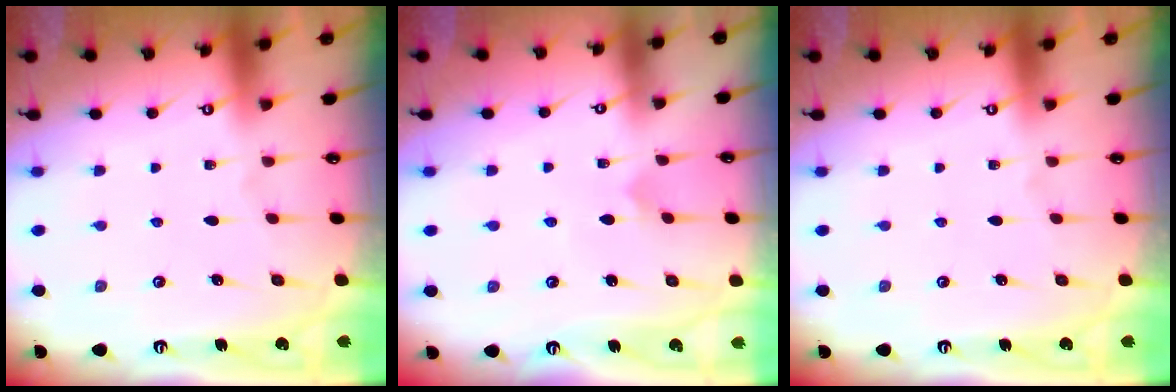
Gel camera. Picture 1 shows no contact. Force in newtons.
{"total": 4.3, "press": 4.3, "slide": 0.3}
{"total": 0.0}